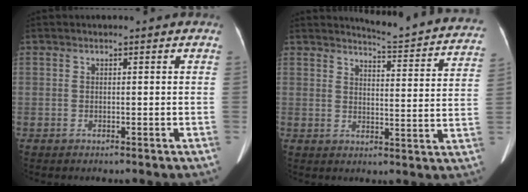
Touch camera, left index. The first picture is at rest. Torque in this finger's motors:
{"motor_torque": [0.49, -1.00, 0.01, 0.01]}